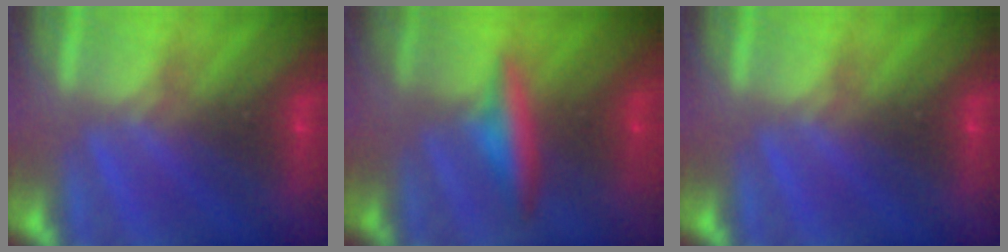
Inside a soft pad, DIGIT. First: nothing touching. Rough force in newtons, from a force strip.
{"total": 2.4}
{"total": 0.0}